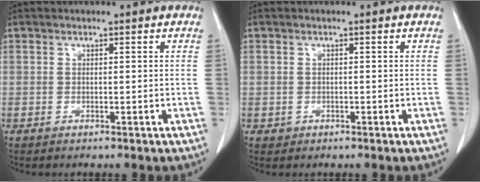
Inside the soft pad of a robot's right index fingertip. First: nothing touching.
{"total": 0.9, "force": [-0.3, 0.9, 0.0], "torque": [0.000, 0.004, -0.004]}